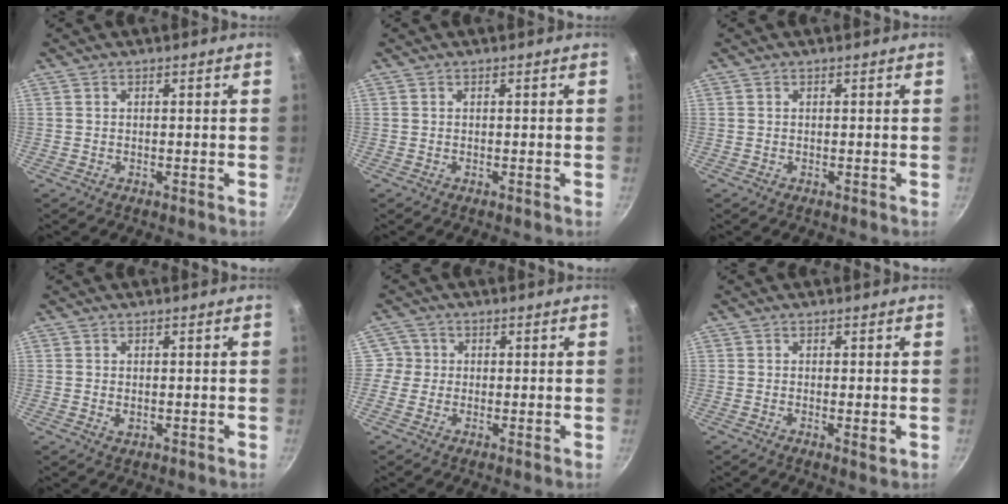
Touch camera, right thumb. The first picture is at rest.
{"total": 0.0}
{"total": 0.0}
{"total": 1.4, "force": [0.0, 1.0, 0.9], "torque": [-0.014, -0.003, 0.001]}
{"total": 3.1, "force": [0.0, 3.1, 0.2], "torque": [0.026, 0.007, -0.008]}
{"total": 2.0, "force": [-0.3, 0.5, 1.9], "torque": [-0.036, -0.007, -0.005]}